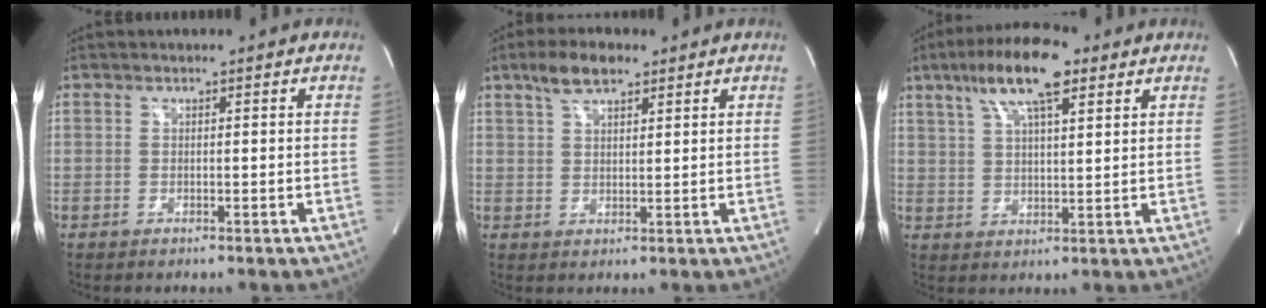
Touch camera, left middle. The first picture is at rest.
{"total": 5.5, "force": [3.8, 2.0, 3.5], "torque": [-0.071, 0.014, 0.071]}
{"total": 11.3, "force": [6.5, 2.7, 8.8], "torque": [-0.164, 0.021, 0.110]}